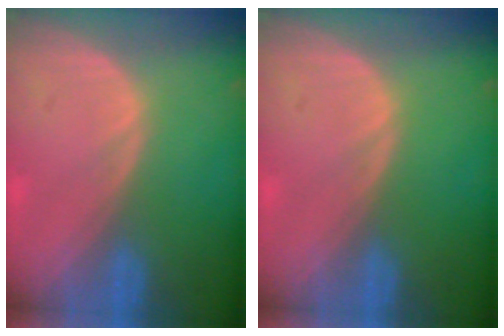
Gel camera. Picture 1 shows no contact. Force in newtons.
{"total": 0.0}